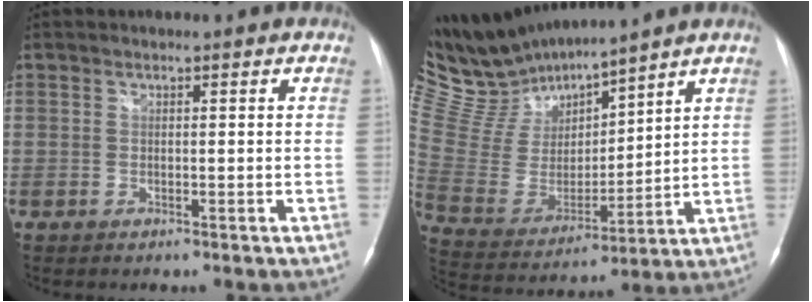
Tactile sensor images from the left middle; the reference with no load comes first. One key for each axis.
{"total": 15.2, "fx": 14.3, "fy": 2.1, "fz": 4.7, "tx": -0.113, "ty": 0.000, "tz": 0.291}